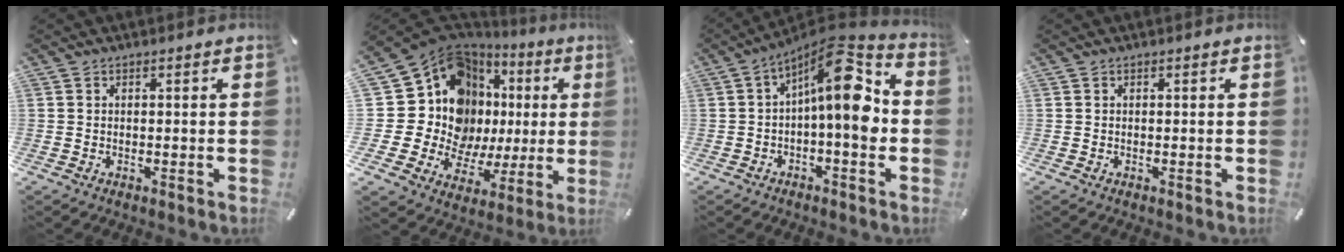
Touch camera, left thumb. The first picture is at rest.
{"total": 18.1, "force": [6.4, 14.2, 9.3], "torque": [-0.182, -0.088, 0.132]}
{"total": 13.8, "force": [1.9, 5.3, 12.6], "torque": [-0.181, -0.028, 0.028]}
{"total": 0.0}